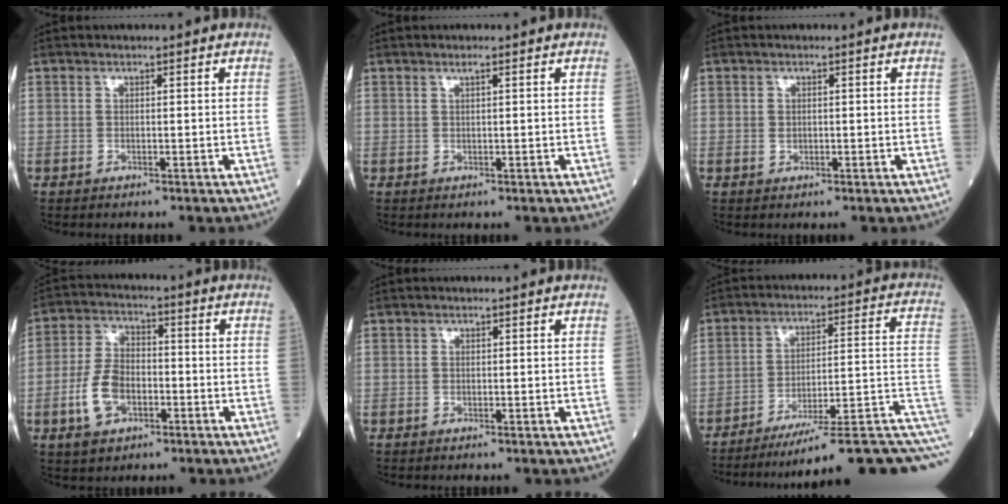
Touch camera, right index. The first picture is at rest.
{"total": 0.7, "force": [0.4, -0.1, 0.6], "torque": [-0.014, 0.001, 0.009]}
{"total": 0.9, "force": [0.0, 0.8, 0.4], "torque": [-0.007, 0.000, 0.003]}
{"total": 8.5, "force": [-2.8, 5.1, 6.2], "torque": [-0.137, 0.010, -0.052]}
{"total": 0.0}
{"total": 19.0, "force": [-12.7, 0.0, 14.0], "torque": [-0.115, 0.047, -0.183]}